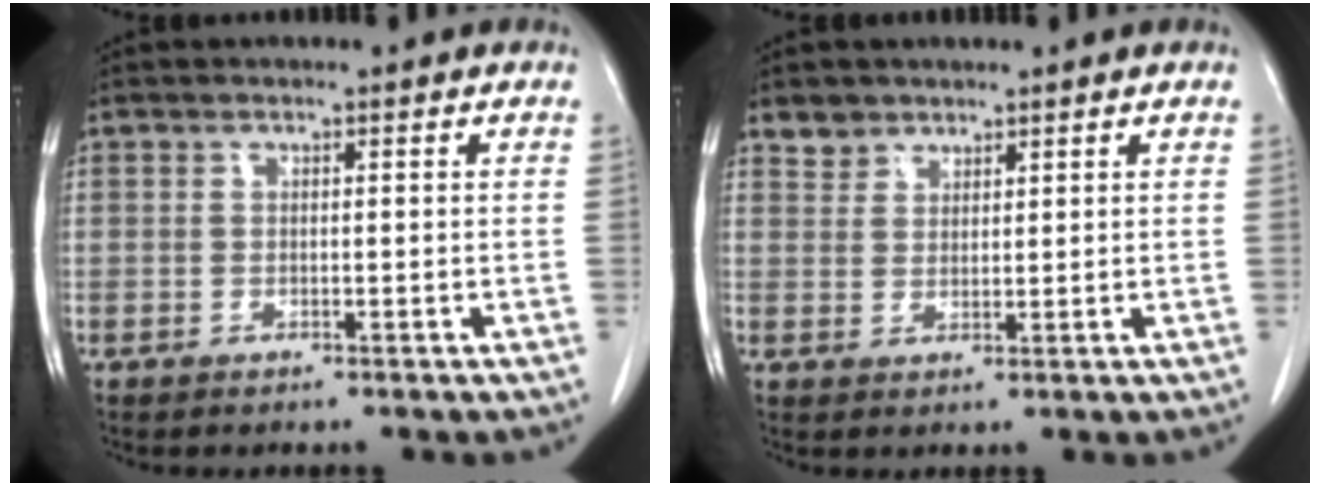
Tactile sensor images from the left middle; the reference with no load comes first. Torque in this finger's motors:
{"motor_torque": [0.66, -0.66, 0.00, 0.01]}